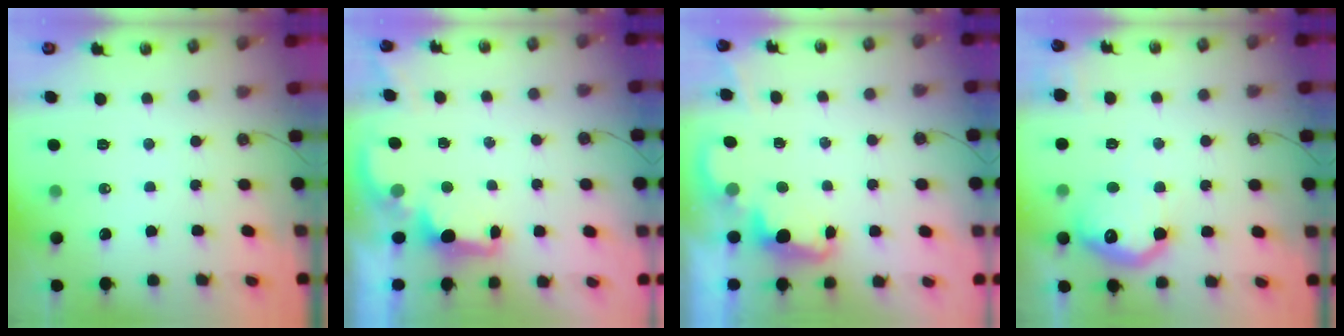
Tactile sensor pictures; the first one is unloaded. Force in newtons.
{"total": 2.0, "press": 1.9, "slide": 0.8}
{"total": 2.4, "press": 2.3, "slide": 0.5}
{"total": 14.3, "press": 14.2, "slide": 1.0}